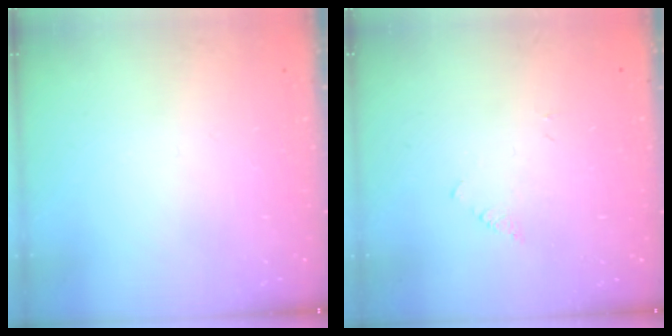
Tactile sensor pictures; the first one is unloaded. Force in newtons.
{"total": 1.0, "press": 0.9, "slide": 0.2}